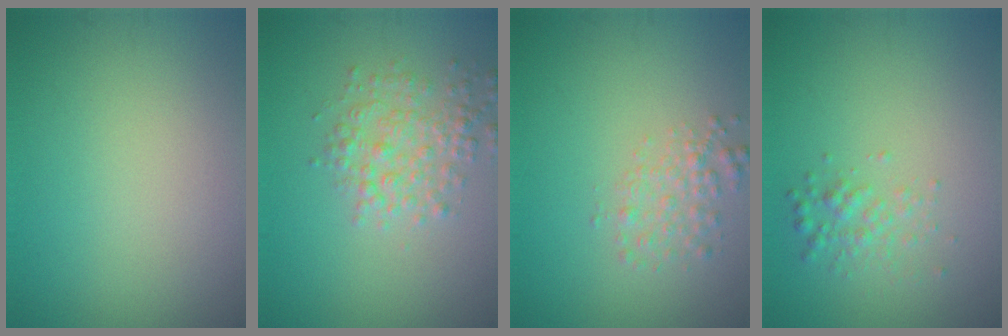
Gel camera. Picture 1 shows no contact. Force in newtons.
{"total": 3.1, "press": 3.1, "slide": 0.1}
{"total": 2.0, "press": 2.0, "slide": 0.1}
{"total": 1.7, "press": 1.7, "slide": 0.1}